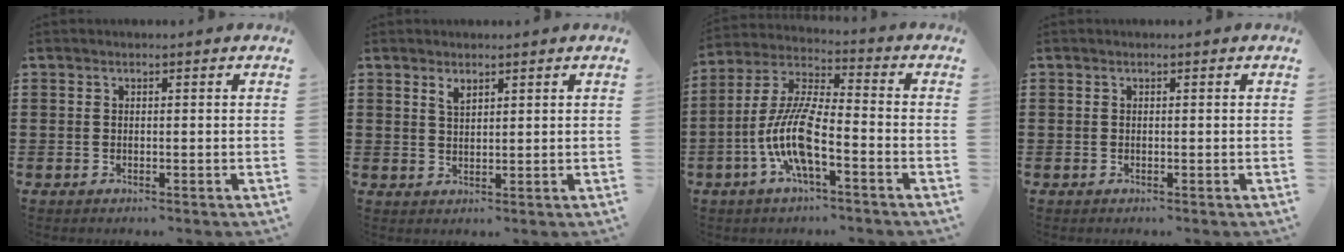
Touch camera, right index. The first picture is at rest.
{"total": 1.8, "force": [1.4, 0.7, 0.8], "torque": [-0.019, 0.002, 0.025]}
{"total": 10.5, "force": [-4.3, 2.7, 9.1], "torque": [-0.219, -0.013, -0.090]}
{"total": 0.0}